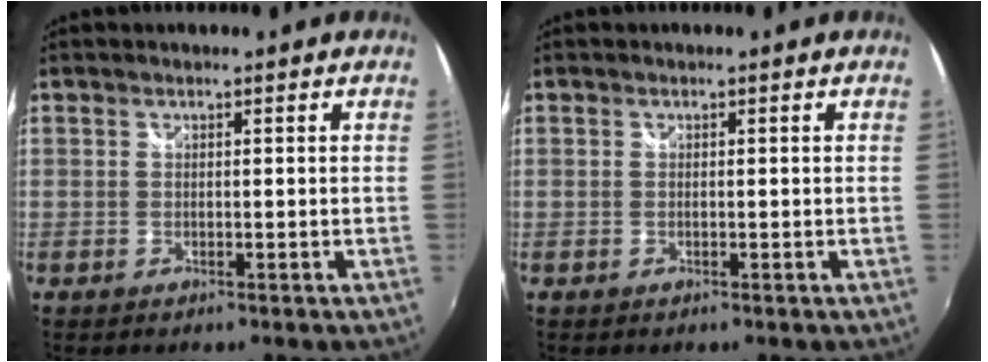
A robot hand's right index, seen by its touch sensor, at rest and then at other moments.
{"total": 0.0}